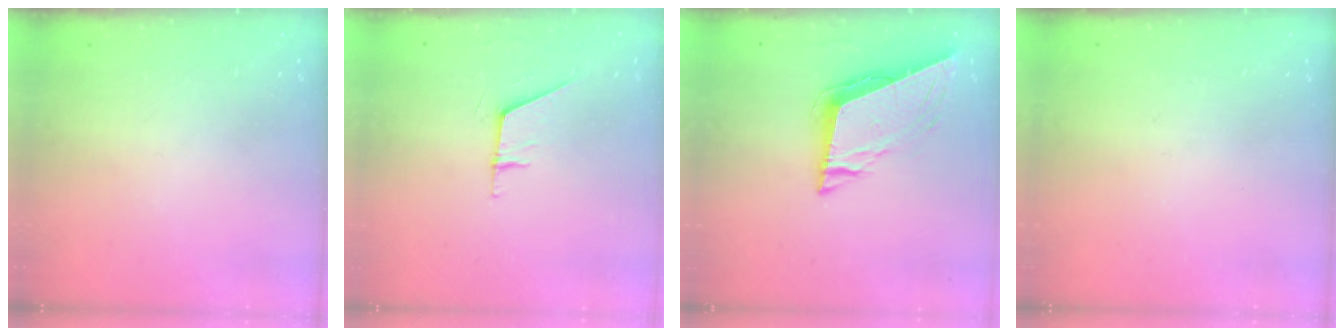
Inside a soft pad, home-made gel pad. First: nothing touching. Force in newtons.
{"total": 5.8, "press": 5.8, "slide": 0.6}
{"total": 8.6, "press": 8.4, "slide": 1.9}
{"total": 0.0}